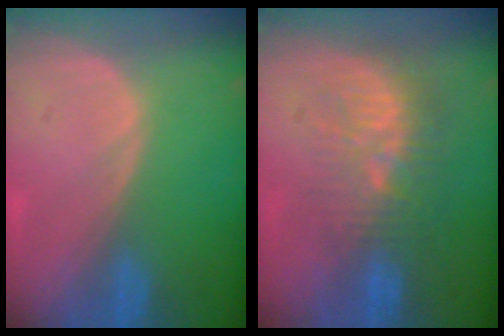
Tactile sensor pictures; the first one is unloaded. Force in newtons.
{"total": 9.2, "press": 8.8, "slide": 2.9}